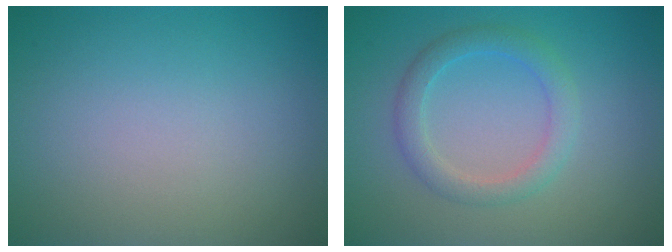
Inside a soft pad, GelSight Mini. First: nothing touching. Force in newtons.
{"total": 2.6, "press": 2.6, "slide": 0.1}